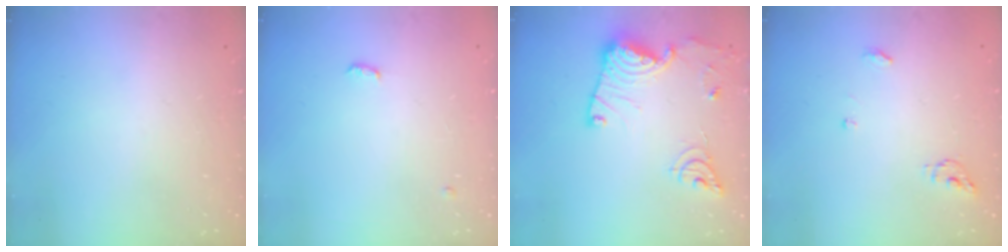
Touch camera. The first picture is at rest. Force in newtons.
{"total": 7.6, "press": 4.2, "slide": 6.4}
{"total": 18.4, "press": 18.3, "slide": 1.9}
{"total": 4.6, "press": 4.6, "slide": 0.3}